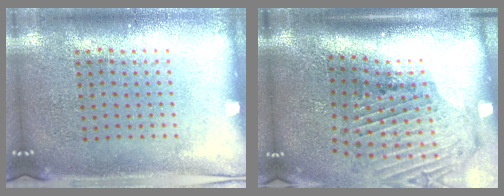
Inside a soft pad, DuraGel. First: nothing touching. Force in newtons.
{"total": 2.4, "press": 1.9, "slide": 1.4}